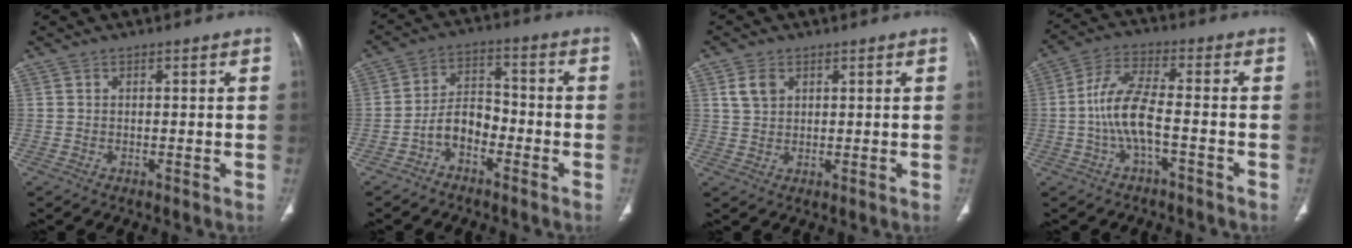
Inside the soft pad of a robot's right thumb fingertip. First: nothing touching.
{"total": 6.6, "force": [-3.2, 4.0, 4.0], "torque": [-0.059, 0.040, -0.068]}
{"total": 3.7, "force": [1.6, 2.6, 2.1], "torque": [-0.034, -0.001, 0.036]}
{"total": 8.9, "force": [-2.2, 3.0, 8.1], "torque": [-0.180, 0.033, -0.044]}